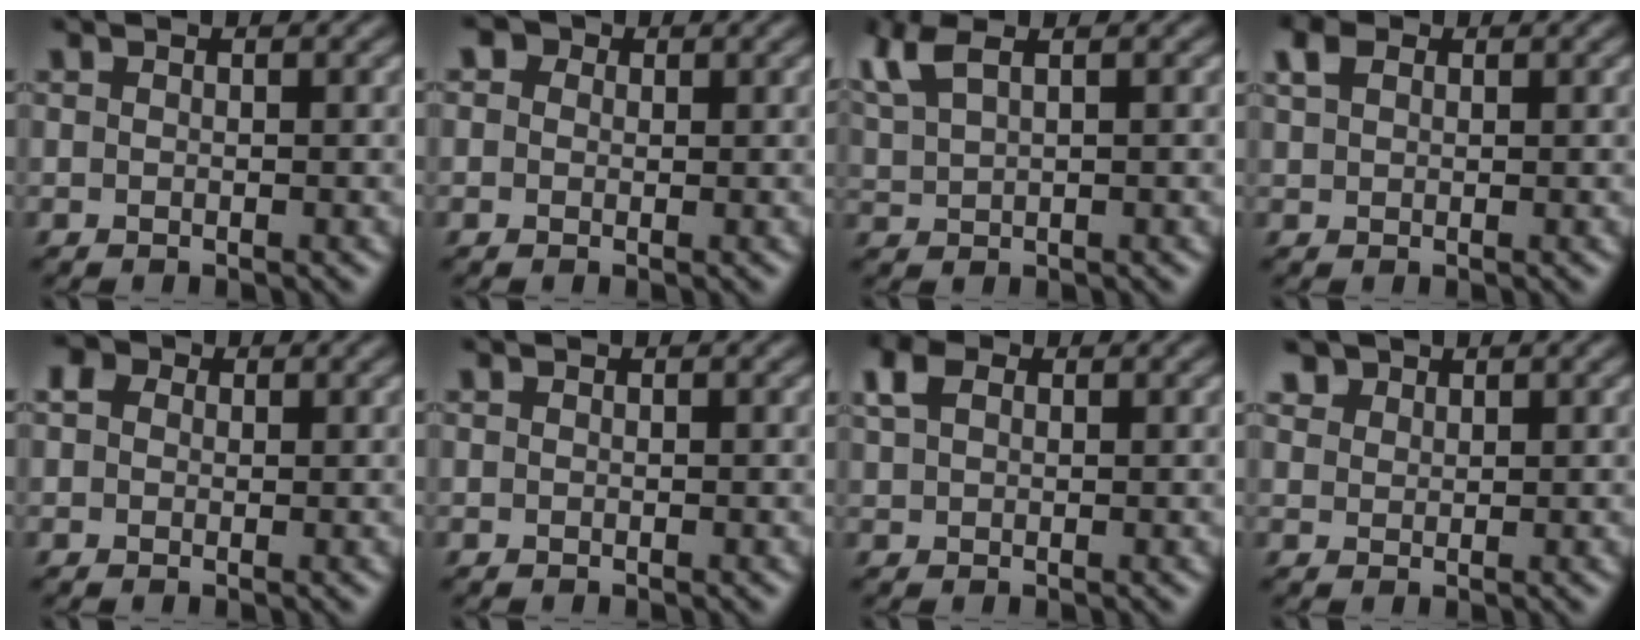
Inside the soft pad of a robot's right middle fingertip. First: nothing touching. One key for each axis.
{"total": 2.5, "fx": 1.2, "fy": 1.8, "fz": 1.1, "tx": -0.020, "ty": 0.006, "tz": -0.003}
{"total": 4.3, "fx": 2.5, "fy": 1.7, "fz": 3.0, "tx": -0.080, "ty": 0.019, "tz": 0.046}
{"total": 2.1, "fx": 1.1, "fy": 1.4, "fz": 1.1, "tx": -0.030, "ty": 0.004, "tz": 0.021}
{"total": 2.0, "fx": 0.7, "fy": 1.7, "fz": 0.8, "tx": -0.017, "ty": 0.001, "tz": 0.008}
{"total": 0.0}
{"total": 2.9, "fx": 1.3, "fy": 1.9, "fz": 1.7, "tx": -0.045, "ty": 0.007, "tz": 0.026}
{"total": 1.6, "fx": 1.4, "fy": 0.9, "fz": 0.0, "tx": -0.004, "ty": 0.003, "tz": 0.028}